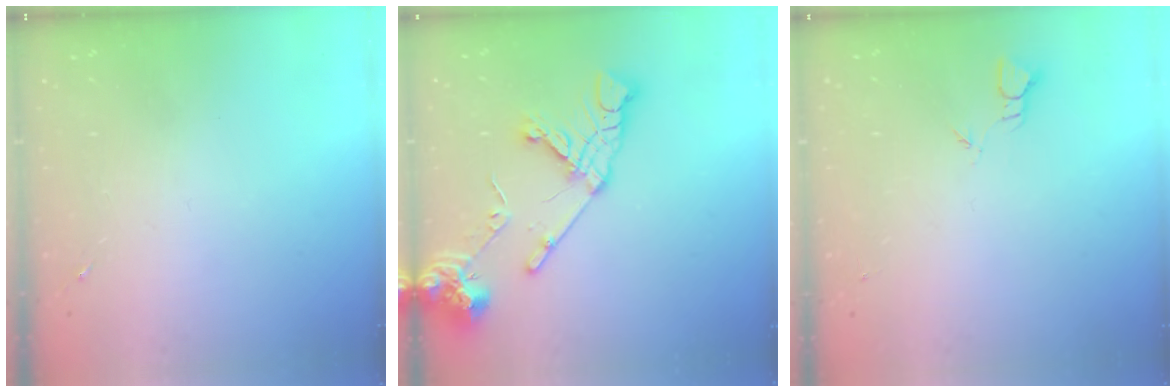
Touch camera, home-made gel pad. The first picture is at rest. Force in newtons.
{"total": 16.3, "press": 16.2, "slide": 2.1}
{"total": 2.4, "press": 2.4, "slide": 0.2}